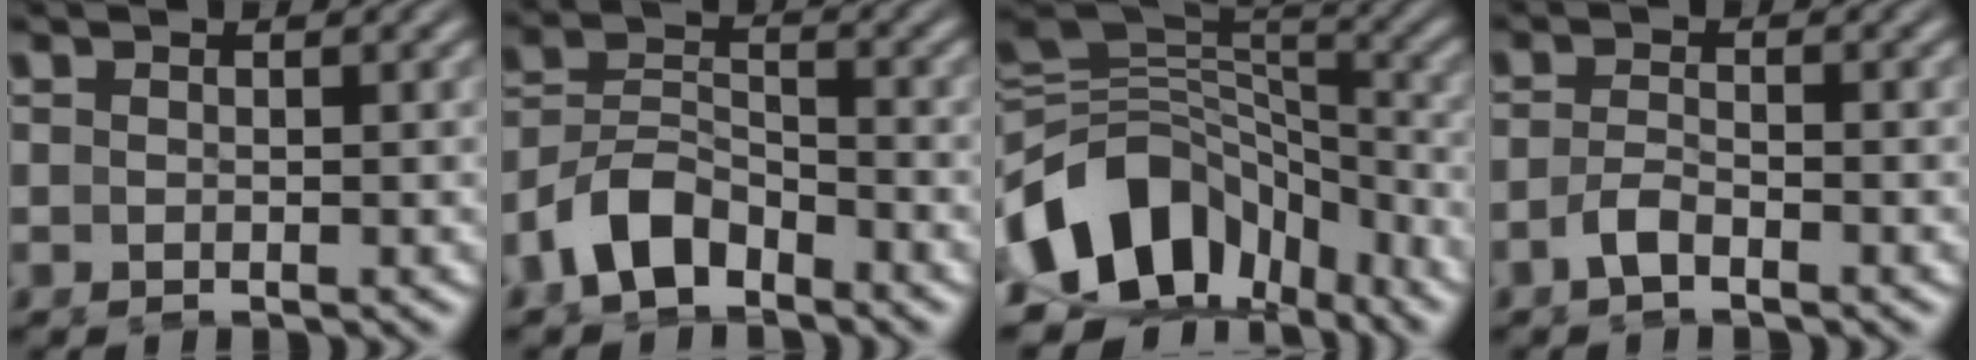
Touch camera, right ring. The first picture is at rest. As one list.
[{"total": 5.4, "force": [-3.5, 3.2, 2.4], "torque": [-0.051, -0.014, -0.058]}, {"total": 13.2, "force": [-5.0, 9.4, 7.9], "torque": [-0.145, -0.034, -0.073]}, {"total": 1.9, "force": [-1.6, 0.1, 1.0], "torque": [-0.017, -0.004, -0.026]}]